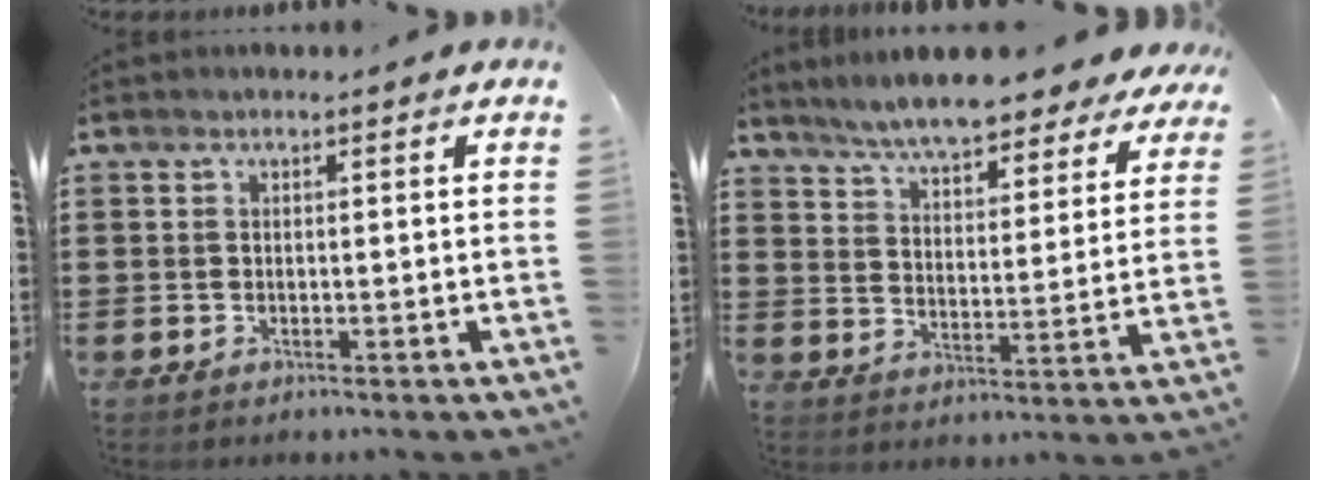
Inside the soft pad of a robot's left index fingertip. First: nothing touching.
{"total": 7.2, "force": [6.9, 0.2, 2.2], "torque": [-0.074, -0.038, 0.121]}